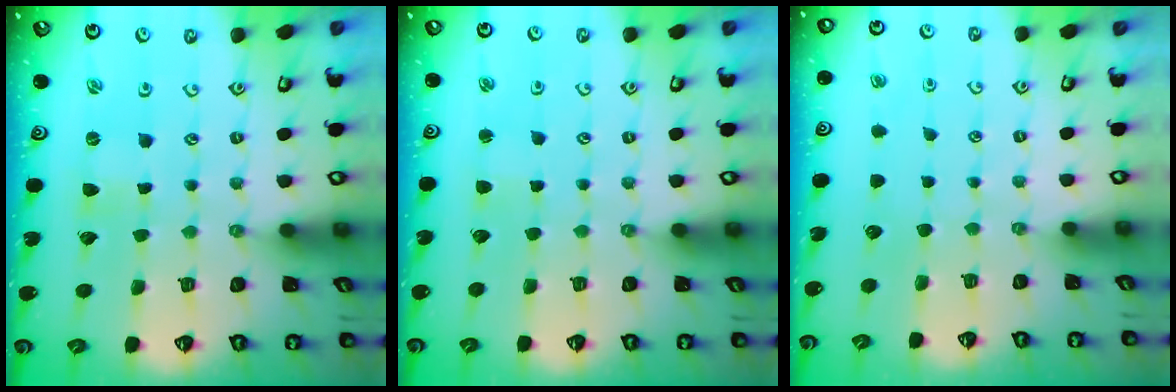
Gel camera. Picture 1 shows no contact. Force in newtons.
{"total": 2.5, "press": 2.5, "slide": 0.2}
{"total": 0.0}